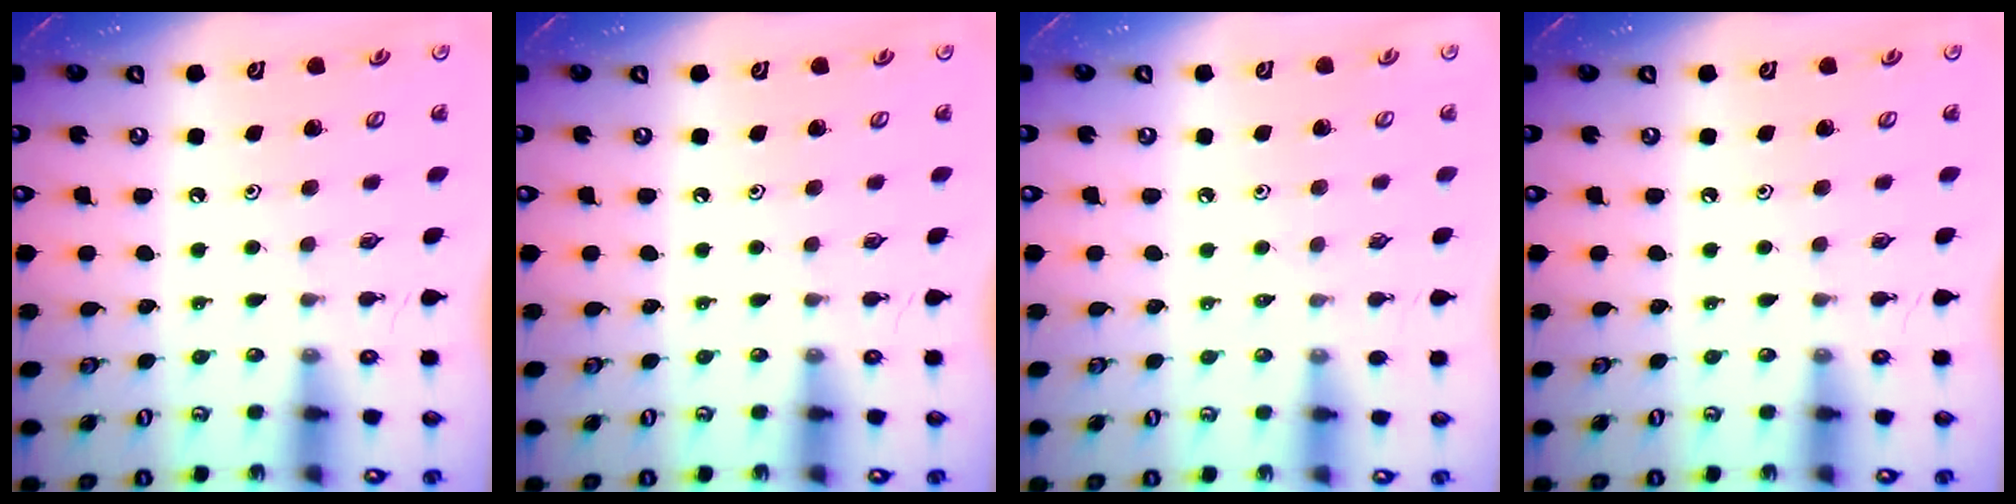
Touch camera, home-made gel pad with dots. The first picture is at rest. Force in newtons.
{"total": 0.0}
{"total": 0.0}
{"total": 0.0}